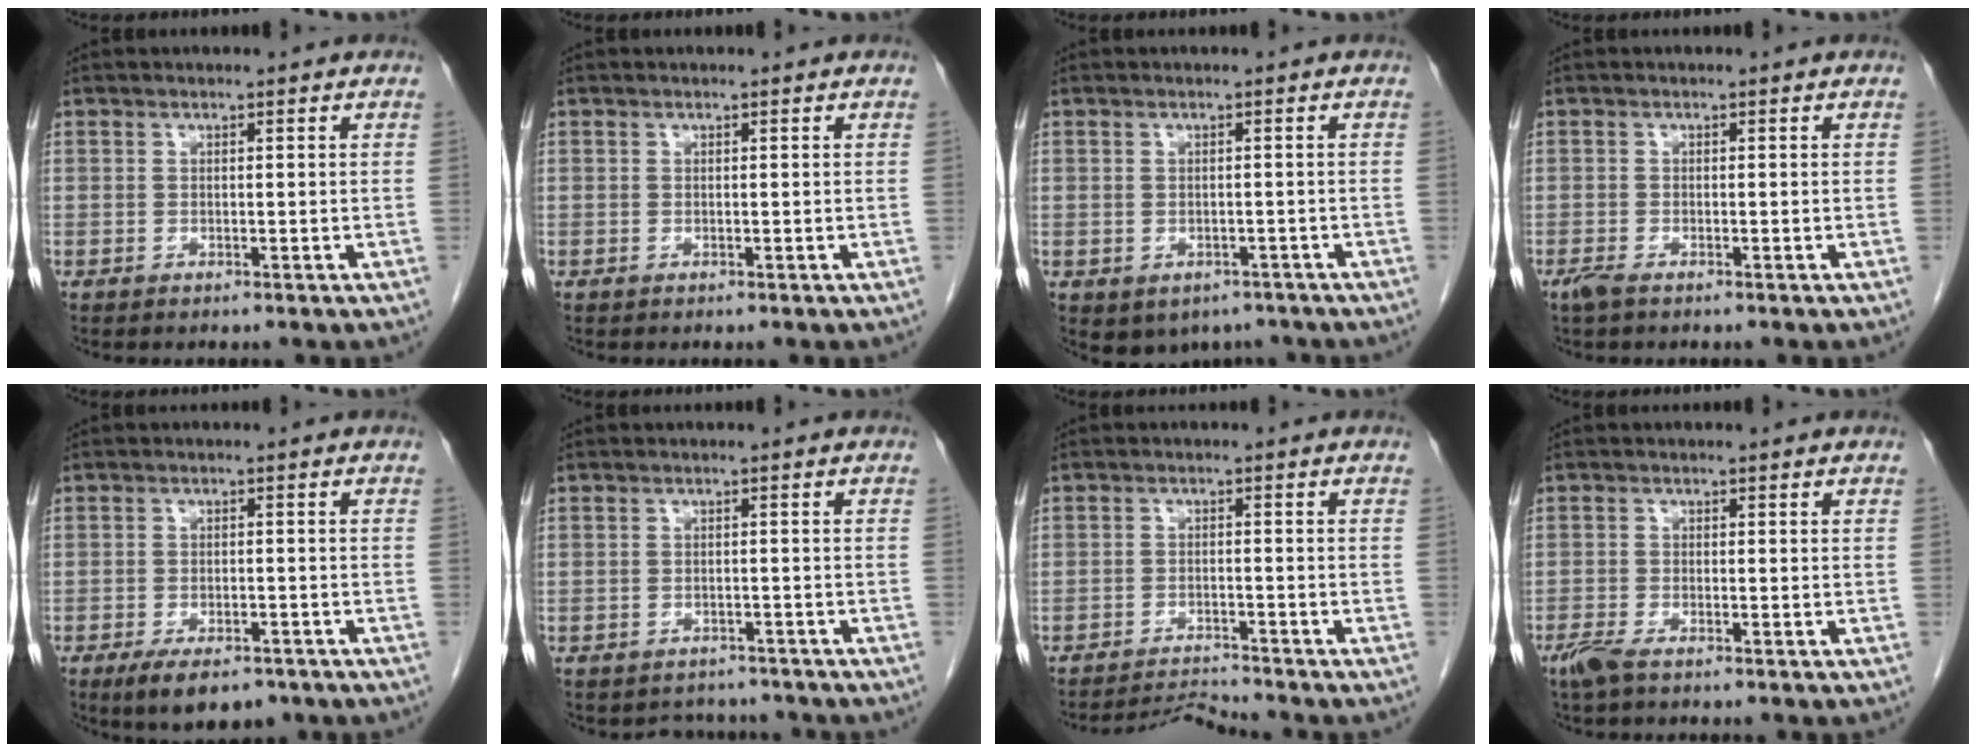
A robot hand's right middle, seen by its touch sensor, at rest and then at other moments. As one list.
[{"total": 0.0}, {"total": 4.8, "force": [-3.2, 3.3, 1.3], "torque": [-0.010, 0.007, -0.035]}, {"total": 1.5, "force": [-1.1, 0.3, 1.0], "torque": [-0.028, -0.005, -0.021]}, {"total": 7.3, "force": [-5.1, 3.0, 4.2], "torque": [-0.068, -0.007, -0.077]}, {"total": 3.7, "force": [-3.3, 1.7, -0.2], "torque": [0.001, 0.005, -0.044]}, {"total": 3.5, "force": [-3.1, -1.4, -1.0], "torque": [0.013, -0.012, -0.049]}, {"total": 2.6, "force": [-1.9, 0.5, 1.7], "torque": [-0.042, -0.007, -0.039]}]